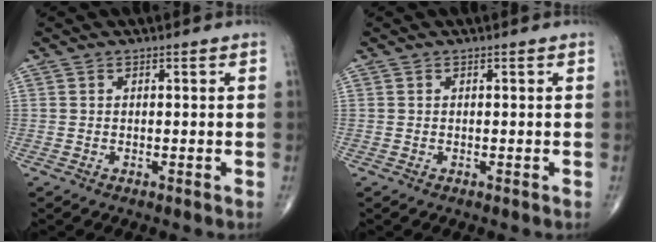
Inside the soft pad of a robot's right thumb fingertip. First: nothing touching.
{"total": 0.0}